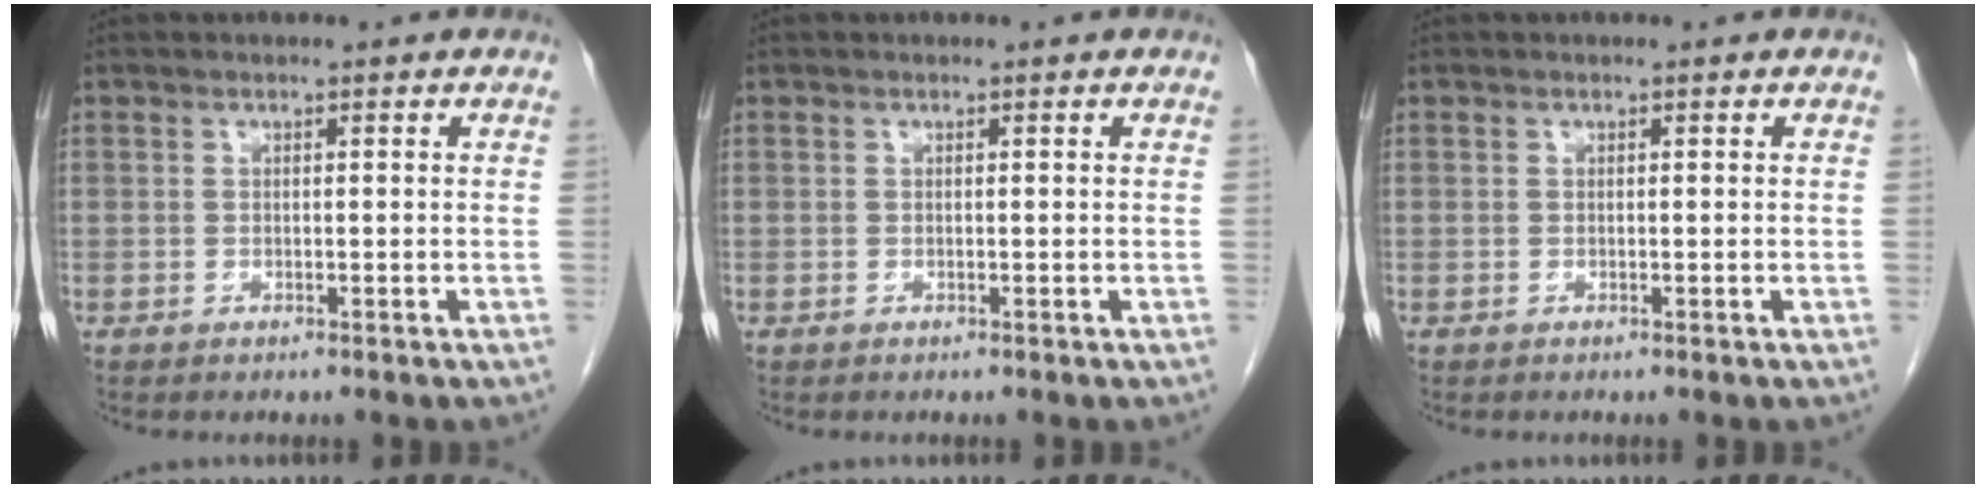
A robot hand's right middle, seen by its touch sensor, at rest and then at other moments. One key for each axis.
{"total": 0.0}
{"total": 0.0}